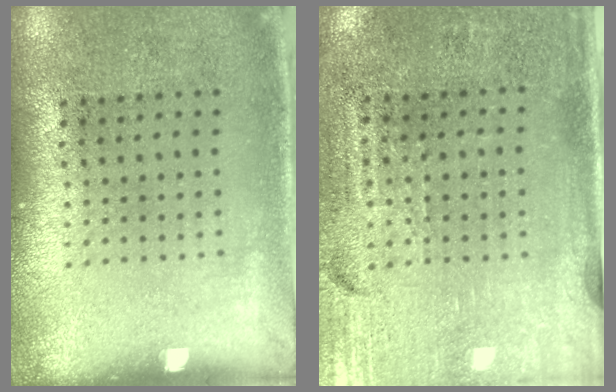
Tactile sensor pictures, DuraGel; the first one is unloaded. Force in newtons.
{"total": 3.4, "press": 3.1, "slide": 1.4}